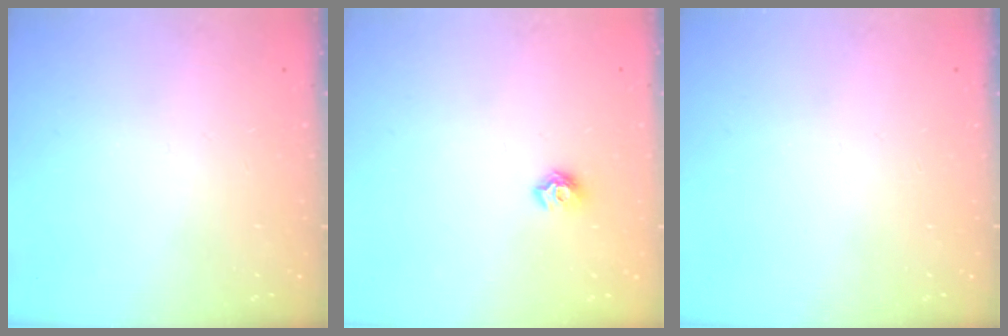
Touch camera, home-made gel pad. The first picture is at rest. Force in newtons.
{"total": 7.2, "press": 7.1, "slide": 0.7}
{"total": 0.0}